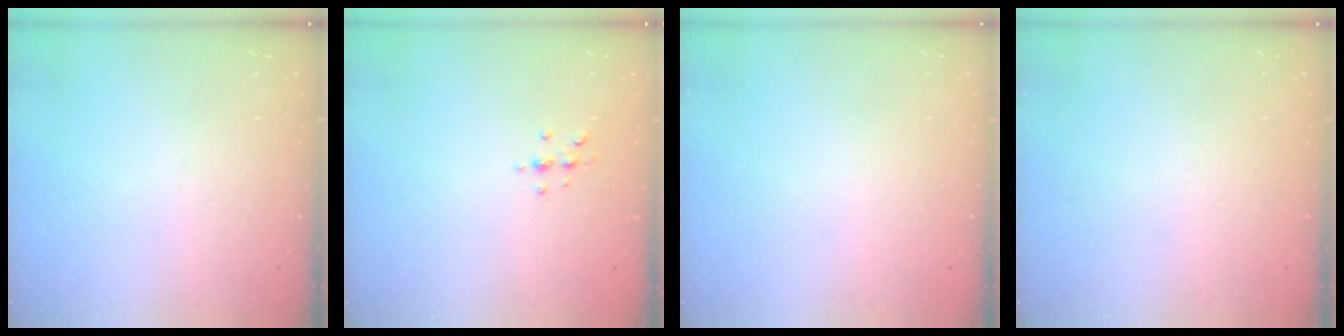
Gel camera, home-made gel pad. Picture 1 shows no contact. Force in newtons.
{"total": 3.3, "press": 3.2, "slide": 0.4}
{"total": 0.0}
{"total": 0.0}